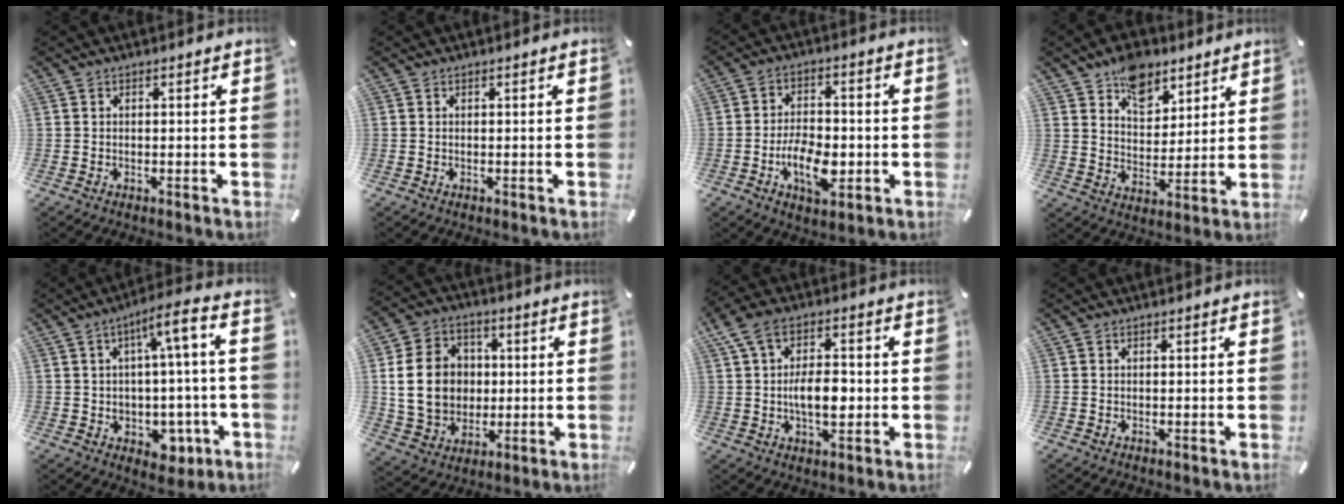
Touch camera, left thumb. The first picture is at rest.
{"total": 0.0}
{"total": 9.9, "force": [-3.0, 5.7, 7.5], "torque": [-0.135, 0.002, -0.053]}
{"total": 10.6, "force": [7.4, 6.8, 3.4], "torque": [-0.041, -0.046, 0.134]}
{"total": 10.3, "force": [0.6, 5.2, 8.9], "torque": [-0.117, -0.009, 0.008]}
{"total": 14.9, "force": [0.8, 12.5, 8.0], "torque": [-0.157, 0.011, 0.015]}
{"total": 10.1, "force": [-0.2, 6.1, 8.1], "torque": [-0.150, 0.007, -0.009]}
{"total": 0.0}